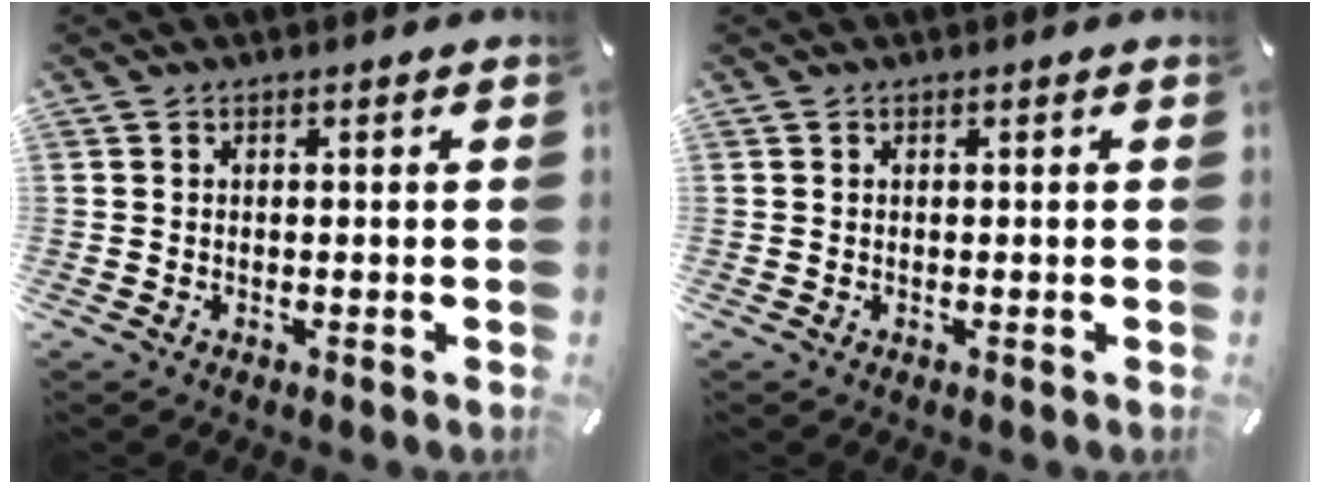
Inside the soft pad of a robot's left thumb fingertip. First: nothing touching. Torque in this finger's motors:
{"motor_torque": [-0.01, -0.02, 0.01, -0.01, 0.00]}